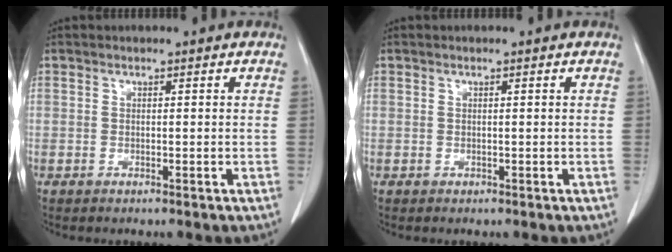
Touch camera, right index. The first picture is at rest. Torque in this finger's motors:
{"motor_torque": [-0.04, -0.01, 0.02, 0.01]}